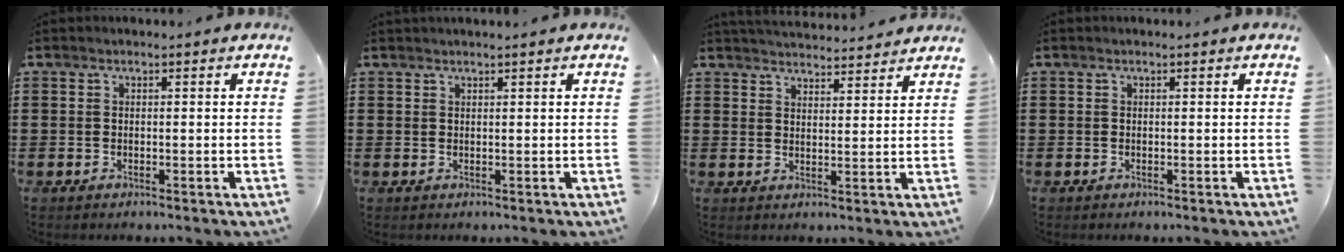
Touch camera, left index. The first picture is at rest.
{"total": 0.7, "force": [0.6, -0.1, 0.3], "torque": [-0.006, -0.002, 0.012]}
{"total": 3.6, "force": [3.6, 0.0, 0.2], "torque": [-0.015, -0.016, 0.064]}
{"total": 0.0}